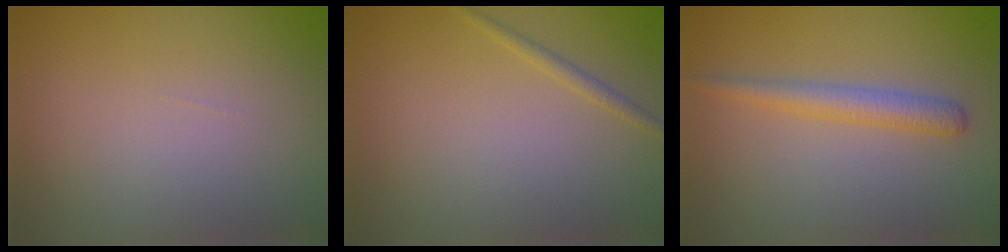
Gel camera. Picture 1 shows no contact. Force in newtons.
{"total": 0.9, "press": 0.9, "slide": 0.2}
{"total": 2.4, "press": 2.4, "slide": 0.2}